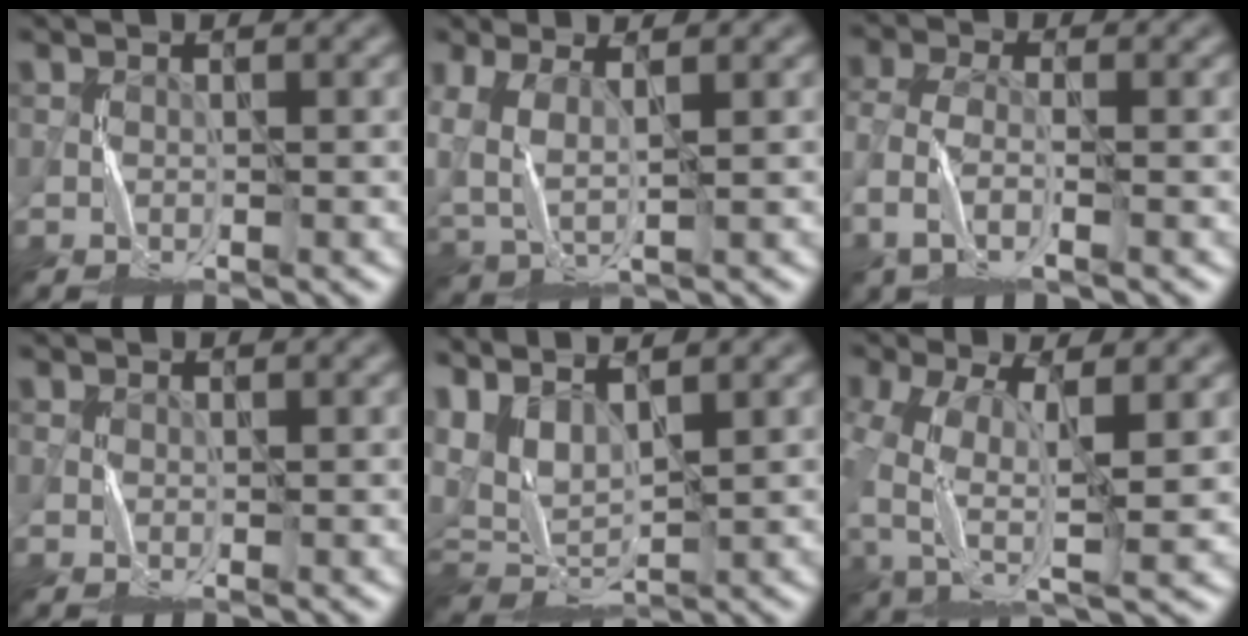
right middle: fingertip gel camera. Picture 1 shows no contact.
{"total": 4.6, "force": [1.3, 2.2, 3.8], "torque": [-0.101, -0.002, 0.032]}
{"total": 3.6, "force": [-2.0, 1.6, 2.6], "torque": [-0.077, -0.005, -0.047]}
{"total": 0.5, "force": [-0.1, 0.5, 0.2], "torque": [0.000, -0.002, -0.001]}
{"total": 4.9, "force": [2.1, 2.7, 3.5], "torque": [-0.083, -0.001, 0.045]}
{"total": 8.1, "force": [-1.7, 4.1, 6.7], "torque": [-0.153, -0.007, -0.036]}